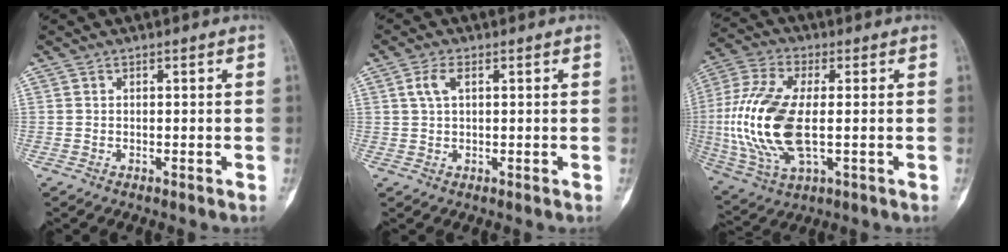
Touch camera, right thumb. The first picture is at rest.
{"total": 3.2, "force": [1.0, 1.6, 2.6], "torque": [-0.060, 0.007, 0.021]}
{"total": 18.6, "force": [-0.9, 8.7, 16.4], "torque": [-0.367, -0.003, -0.010]}